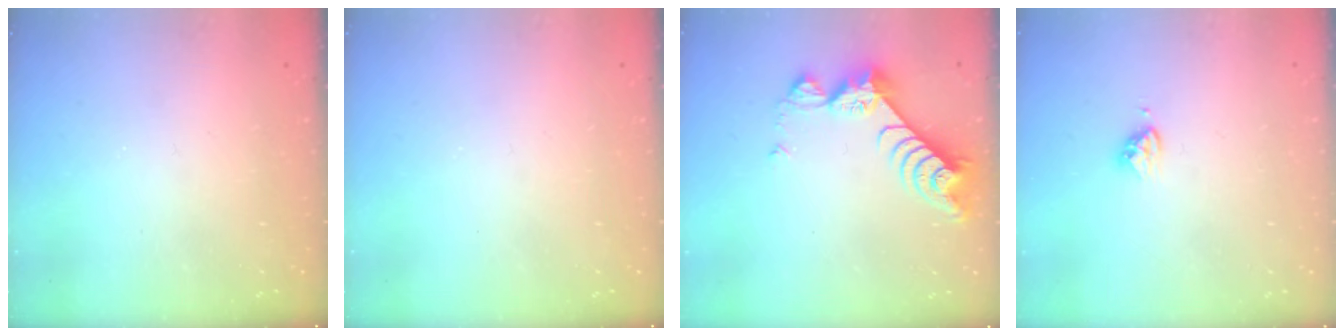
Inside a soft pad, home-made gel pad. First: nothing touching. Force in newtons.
{"total": 0.0}
{"total": 9.1, "press": 9.1, "slide": 0.6}
{"total": 3.6, "press": 3.5, "slide": 0.7}